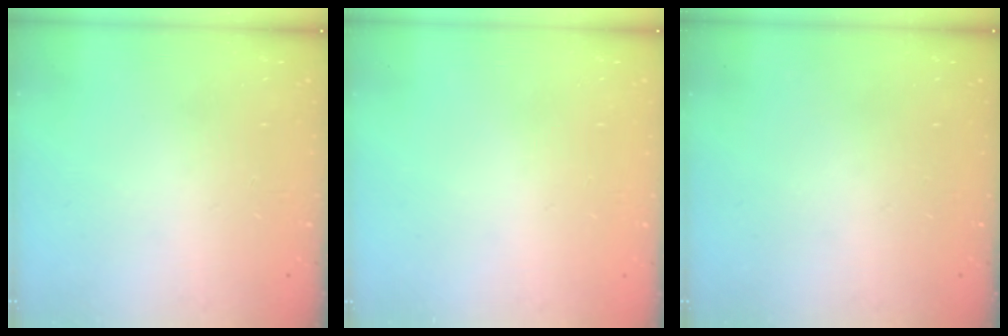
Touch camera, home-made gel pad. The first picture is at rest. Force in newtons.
{"total": 0.6, "press": 0.6, "slide": 0.2}
{"total": 0.0}